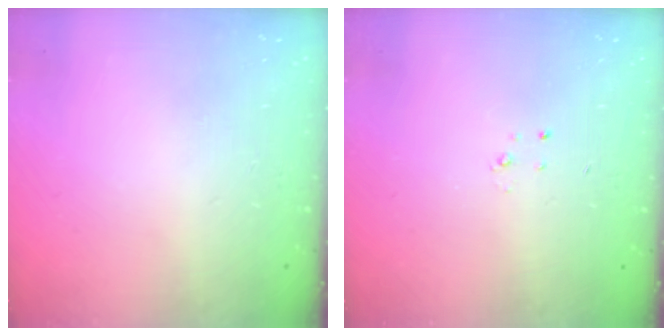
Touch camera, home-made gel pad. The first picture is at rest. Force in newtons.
{"total": 2.3, "press": 2.3, "slide": 0.3}